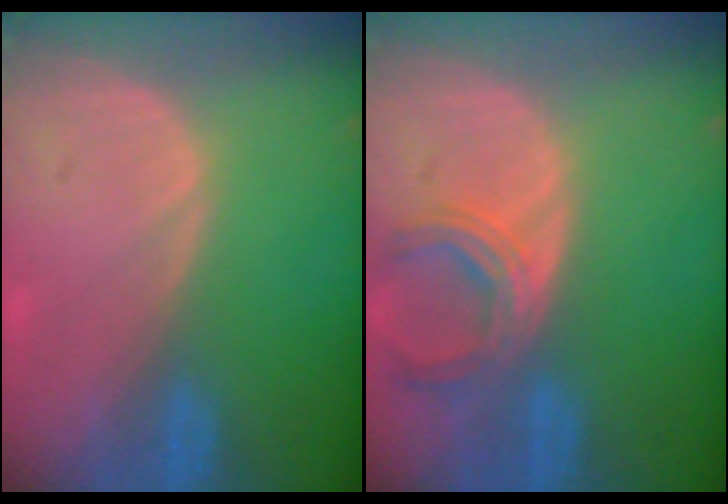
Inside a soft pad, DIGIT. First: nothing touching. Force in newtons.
{"total": 5.8, "press": 5.4, "slide": 2.2}